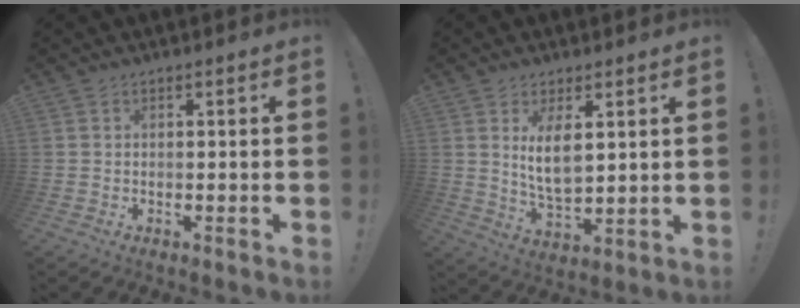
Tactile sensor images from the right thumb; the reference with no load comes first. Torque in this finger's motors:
{"motor_torque": [-0.12, 0.32, 0.17, 0.57, 0.10]}